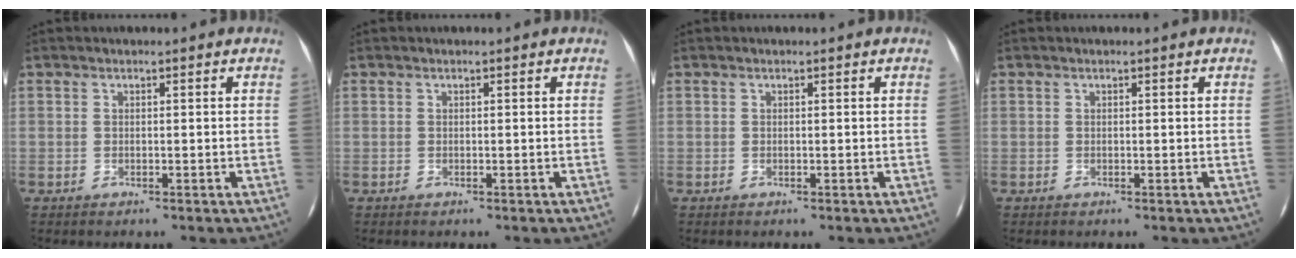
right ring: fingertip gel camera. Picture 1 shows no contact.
{"total": 0.0}
{"total": 0.0}
{"total": 0.0}